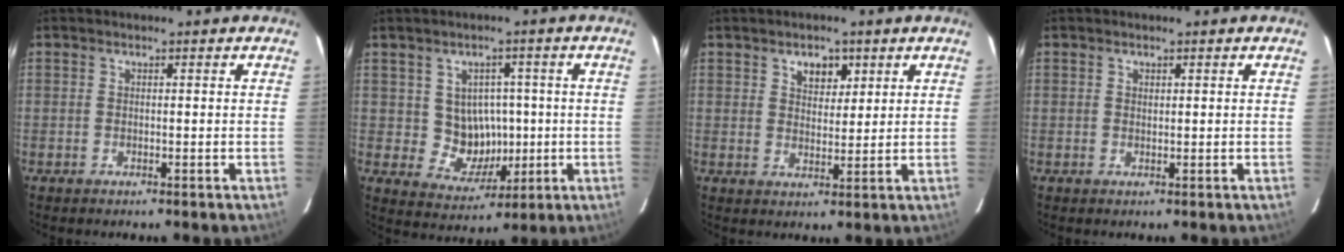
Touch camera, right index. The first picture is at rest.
{"total": 7.7, "force": [0.2, 7.2, 2.7], "torque": [-0.055, 0.009, 0.020]}
{"total": 4.5, "force": [2.4, 2.9, 2.6], "torque": [-0.033, 0.004, 0.040]}
{"total": 0.6, "force": [0.3, 0.5, 0.2], "torque": [-0.003, 0.002, 0.006]}